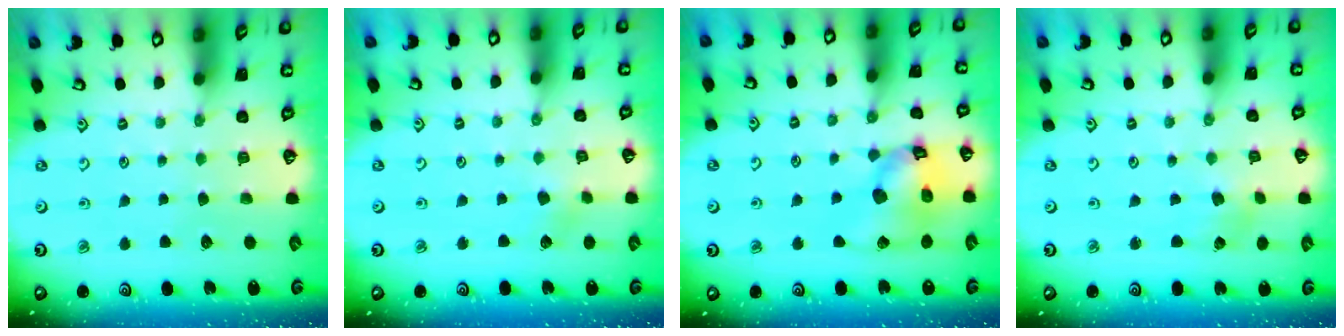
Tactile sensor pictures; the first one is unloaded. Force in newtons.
{"total": 2.0, "press": 1.9, "slide": 0.3}
{"total": 14.5, "press": 14.4, "slide": 2.0}
{"total": 3.6, "press": 3.5, "slide": 0.7}